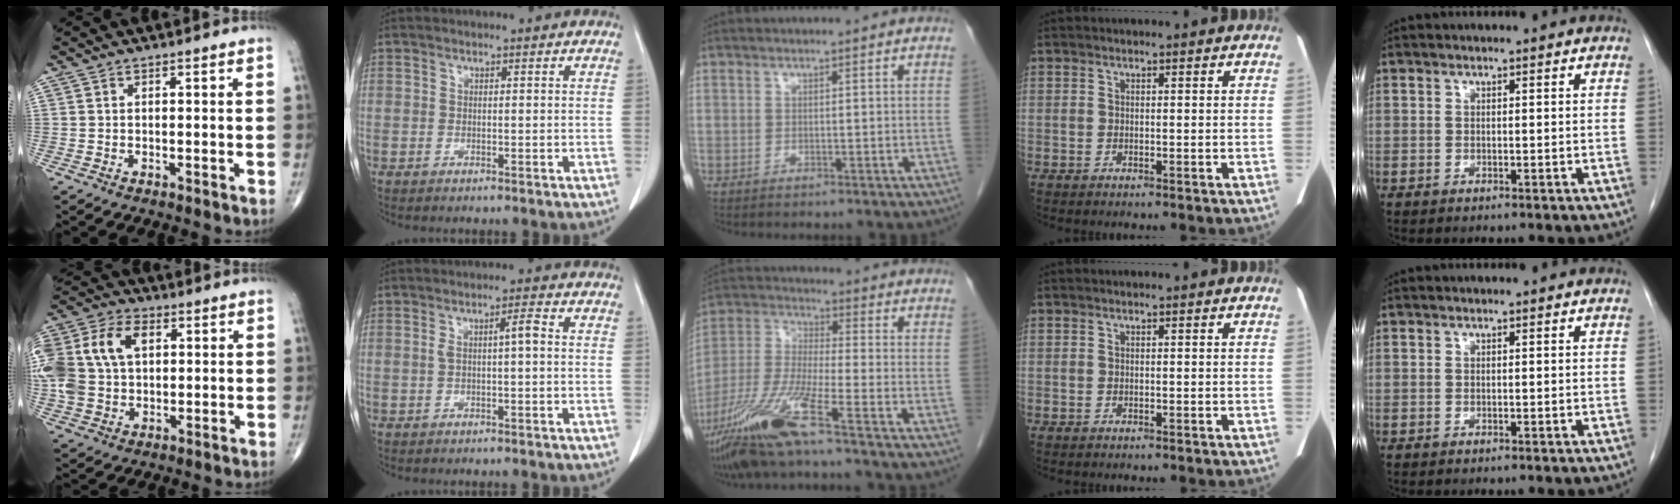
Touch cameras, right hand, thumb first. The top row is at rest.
{"thumb": {"total": 20.9, "force": [4.3, 14.6, 14.2], "torque": [-0.343, 0.040, 0.083]}, "index": {"total": 2.8, "force": [0.0, 0.2, 2.8], "torque": [-0.050, 0.008, 0.001]}, "middle": {"total": 12.9, "force": [-8.3, -0.1, 9.8], "torque": [-0.212, -0.029, -0.163]}}